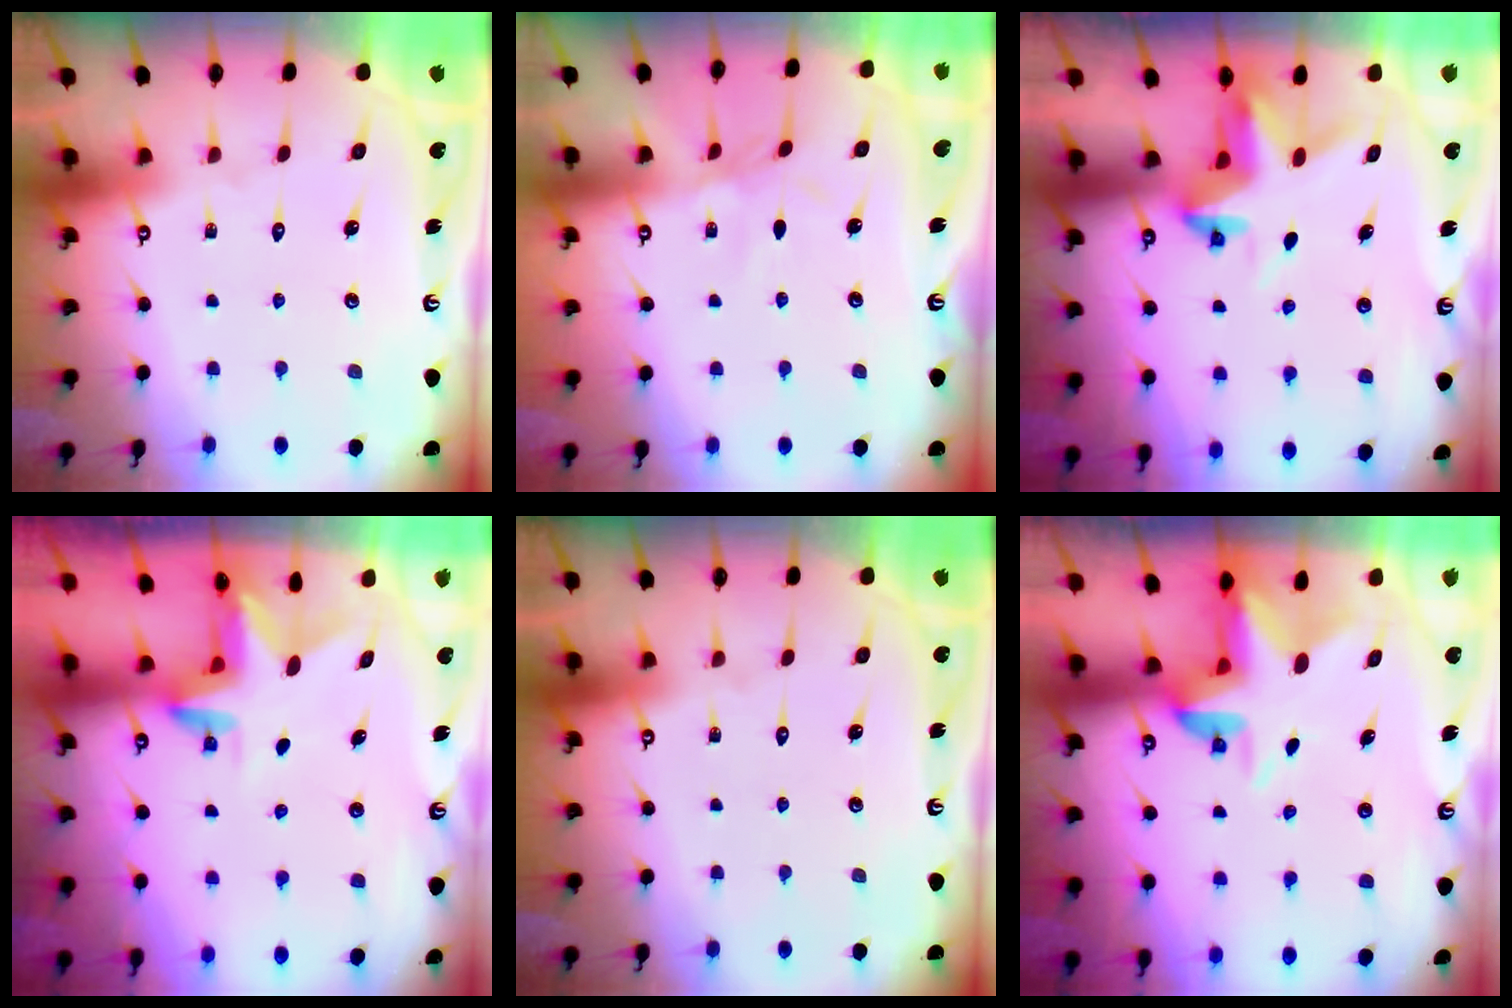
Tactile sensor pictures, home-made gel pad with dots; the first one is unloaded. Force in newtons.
{"total": 2.6, "press": 2.6, "slide": 0.4}
{"total": 4.3, "press": 4.3, "slide": 0.2}
{"total": 2.9, "press": 2.9, "slide": 0.3}
{"total": 0.0}
{"total": 5.0, "press": 4.9, "slide": 0.3}